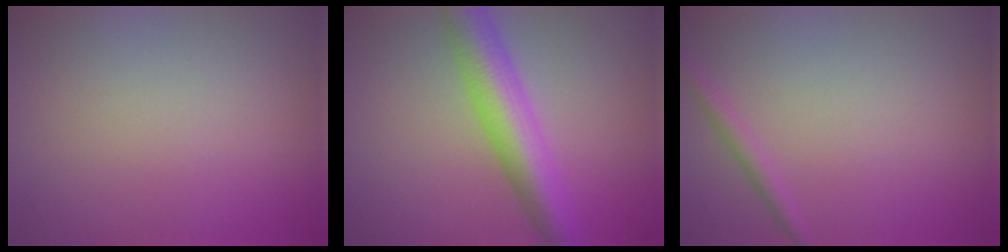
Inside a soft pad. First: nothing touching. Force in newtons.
{"total": 6.8, "press": 6.8, "slide": 0.2}
{"total": 1.2, "press": 1.2, "slide": 0.0}